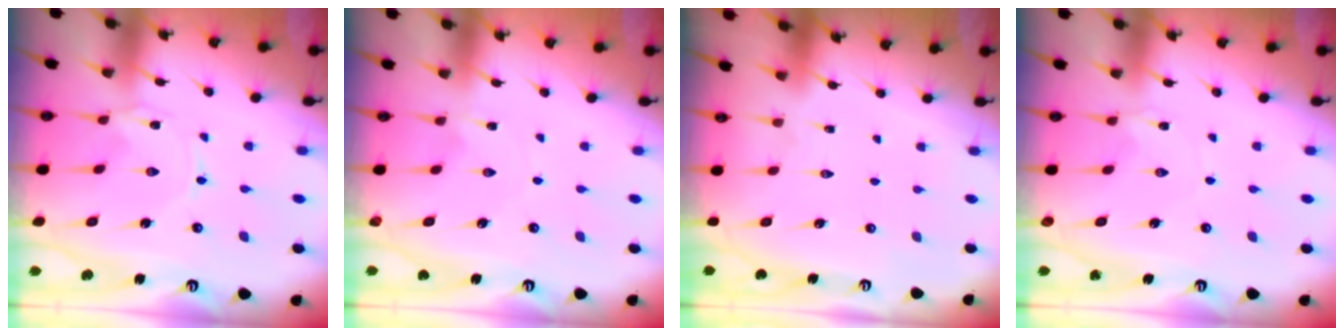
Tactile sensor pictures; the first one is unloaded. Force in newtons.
{"total": 0.6, "press": 0.6, "slide": 0.1}
{"total": 1.6, "press": 1.6, "slide": 0.1}
{"total": 2.1, "press": 2.1, "slide": 0.4}